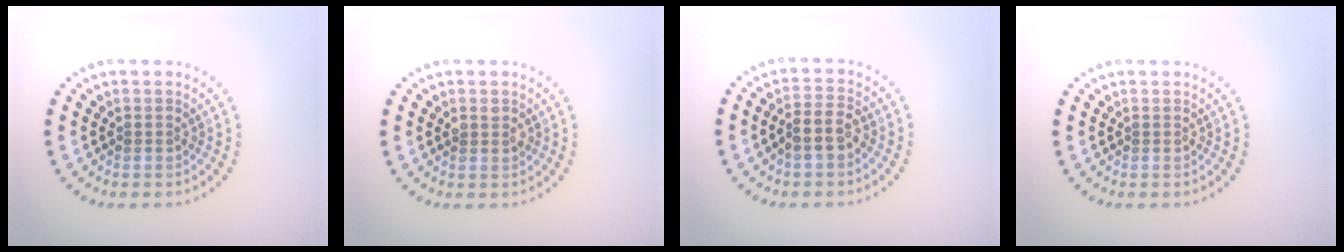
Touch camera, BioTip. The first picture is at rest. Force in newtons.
{"total": 1.0, "press": 1.0, "slide": 0.2}
{"total": 2.5, "press": 2.3, "slide": 0.9}
{"total": 0.0}